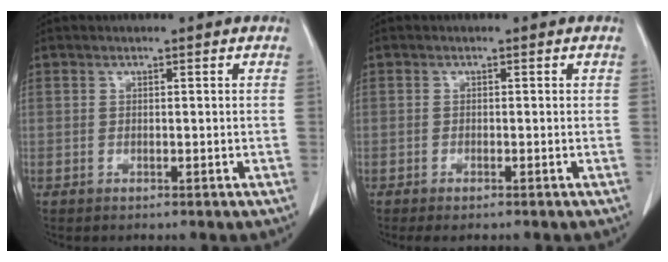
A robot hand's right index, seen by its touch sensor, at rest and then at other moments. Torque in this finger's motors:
{"motor_torque": [0.14, -0.12, 0.07, 0.03]}